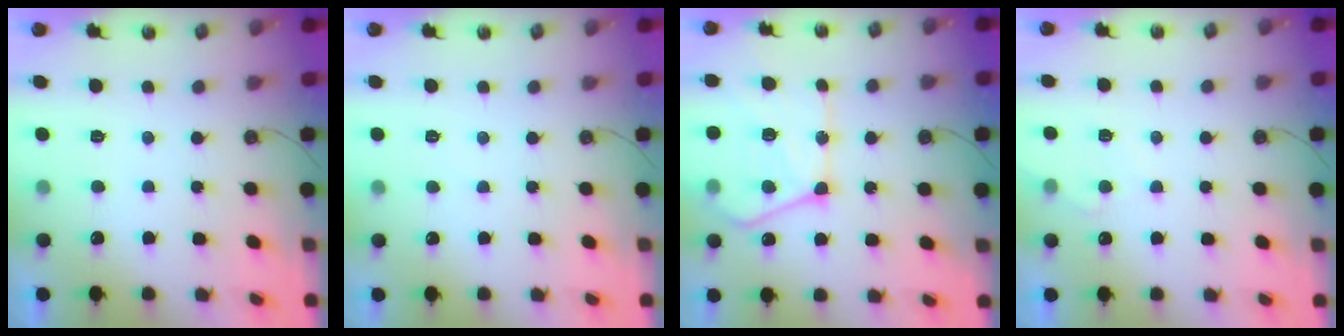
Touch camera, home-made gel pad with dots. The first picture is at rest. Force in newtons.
{"total": 2.8, "press": 2.7, "slide": 0.5}
{"total": 18.3, "press": 18.2, "slide": 2.2}
{"total": 4.3, "press": 4.3, "slide": 0.5}